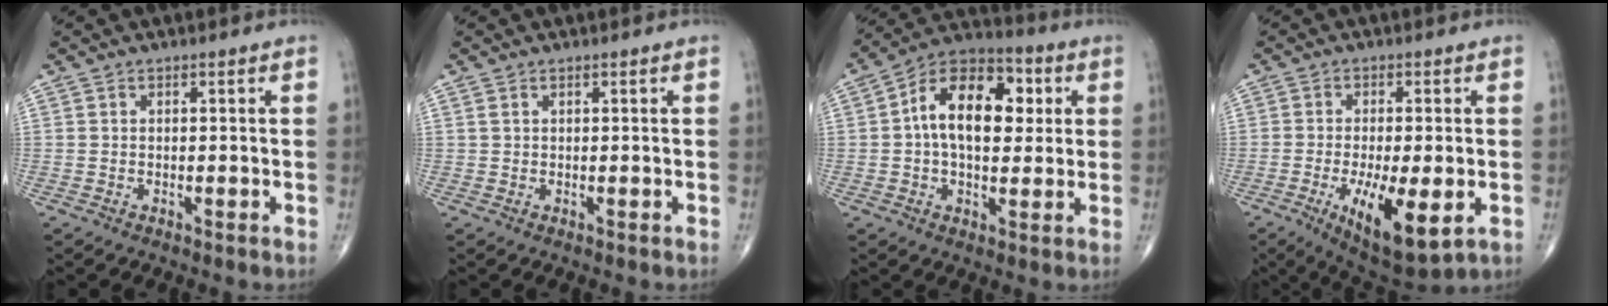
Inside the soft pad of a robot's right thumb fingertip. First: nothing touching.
{"total": 0.6, "force": [0.5, 0.2, 0.4], "torque": [-0.009, 0.008, 0.012]}
{"total": 16.1, "force": [2.6, 9.6, 12.6], "torque": [-0.170, 0.020, 0.031]}
{"total": 12.5, "force": [-3.8, 4.0, 11.2], "torque": [-0.183, -0.019, -0.052]}